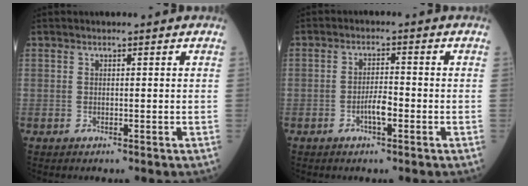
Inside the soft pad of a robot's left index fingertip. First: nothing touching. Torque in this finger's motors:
{"motor_torque": [0.58, 0.31, 0.08, 0.02]}